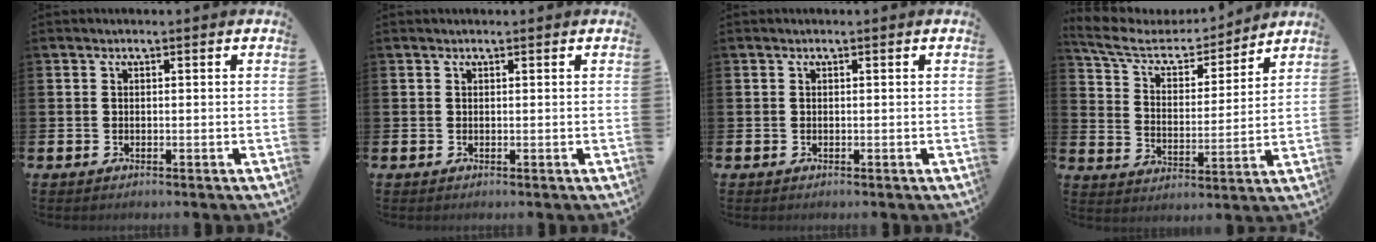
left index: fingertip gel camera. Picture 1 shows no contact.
{"total": 0.0}
{"total": 0.0}
{"total": 7.8, "force": [7.0, 3.0, 2.1], "torque": [-0.080, -0.048, 0.118]}